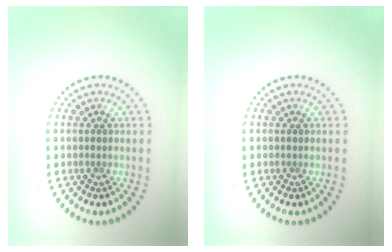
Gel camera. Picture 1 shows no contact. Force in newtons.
{"total": 0.0}